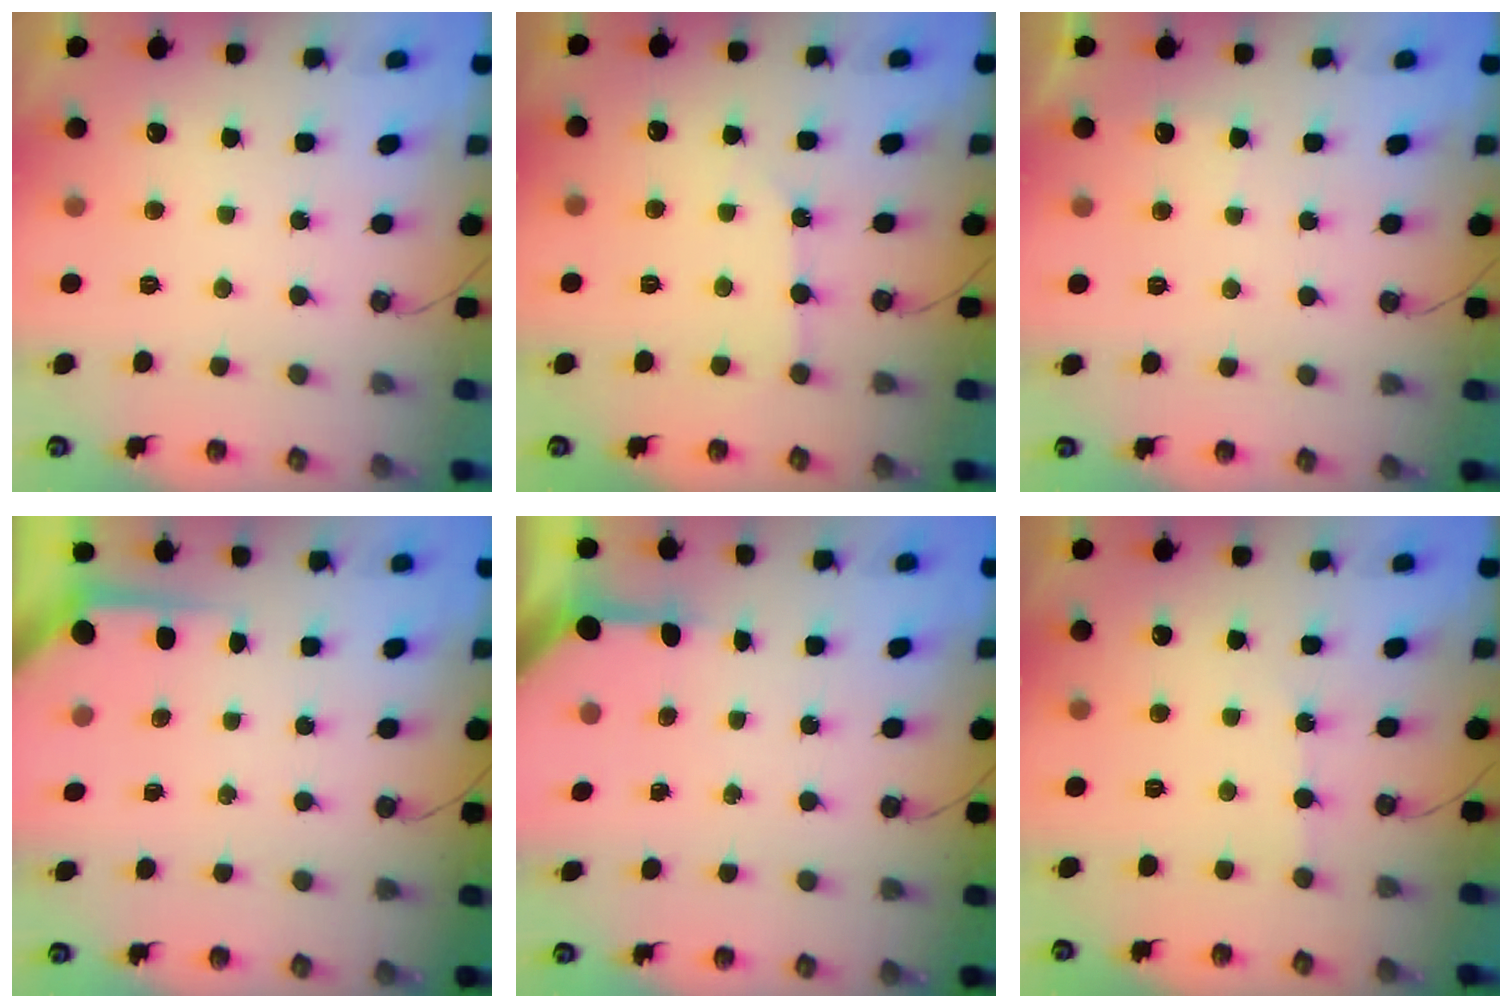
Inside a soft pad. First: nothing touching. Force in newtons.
{"total": 4.9, "press": 4.8, "slide": 0.5}
{"total": 2.2, "press": 2.2, "slide": 0.3}
{"total": 3.6, "press": 3.6, "slide": 0.3}
{"total": 3.4, "press": 3.3, "slide": 0.4}
{"total": 1.9, "press": 1.9, "slide": 0.4}